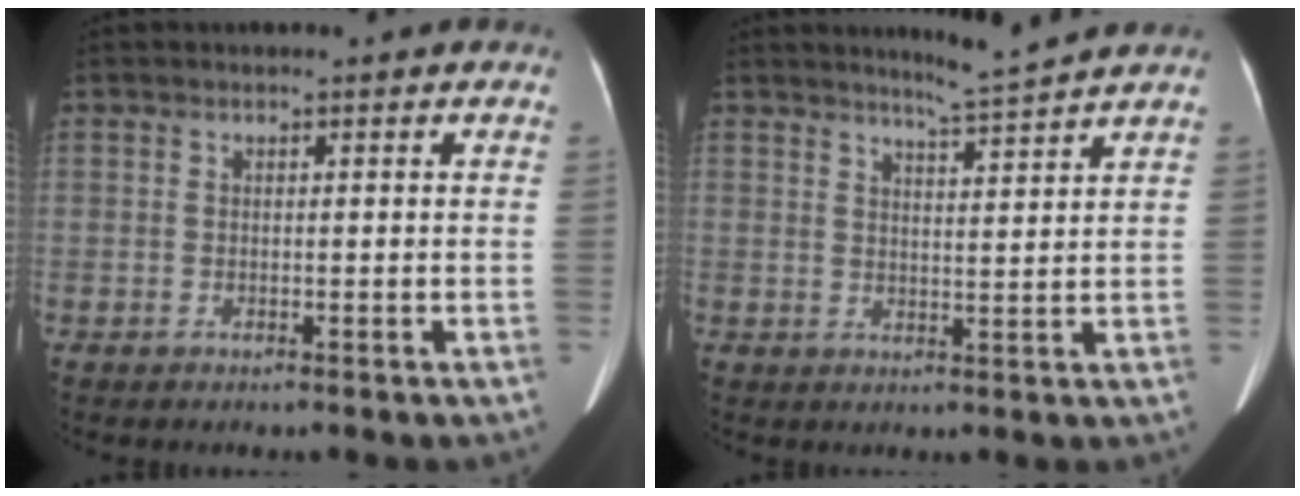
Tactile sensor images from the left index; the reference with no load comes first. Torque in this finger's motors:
{"motor_torque": [-0.89, -0.82, -0.65, -0.21]}